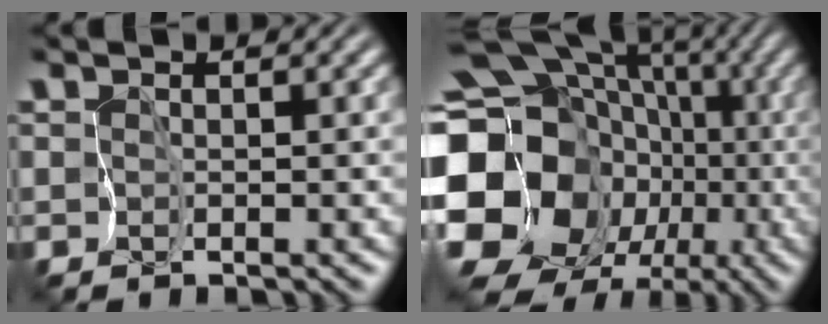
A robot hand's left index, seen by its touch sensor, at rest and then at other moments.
{"total": 22.2, "force": [-4.5, 19.0, 10.6], "torque": [-0.203, 0.002, -0.112]}